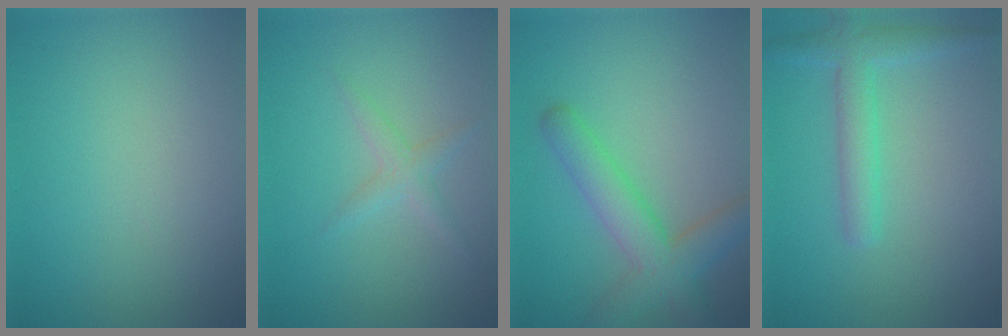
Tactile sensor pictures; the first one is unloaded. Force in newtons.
{"total": 1.5, "press": 1.5, "slide": 0.1}
{"total": 4.9, "press": 4.9, "slide": 0.3}
{"total": 3.0, "press": 3.0, "slide": 0.1}